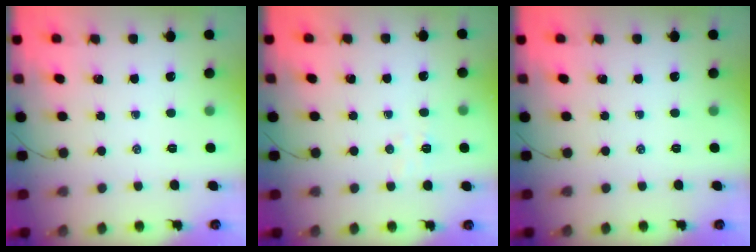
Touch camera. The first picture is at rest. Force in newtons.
{"total": 3.7, "press": 3.6, "slide": 0.9}
{"total": 0.0}